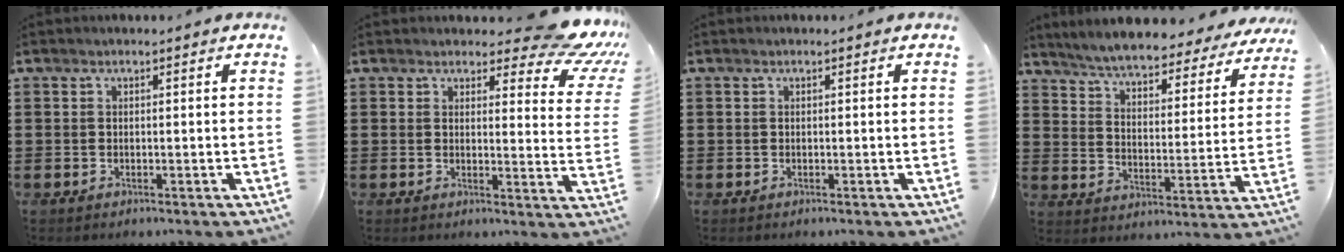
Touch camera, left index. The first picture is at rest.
{"total": 7.2, "force": [6.0, 1.6, 3.6], "torque": [-0.050, -0.036, 0.104]}
{"total": 0.0}
{"total": 5.2, "force": [5.0, 0.0, 1.4], "torque": [-0.053, -0.040, 0.082]}